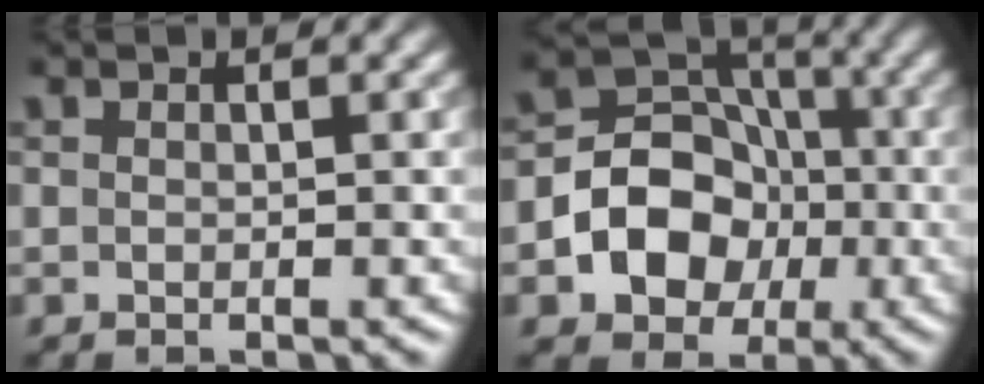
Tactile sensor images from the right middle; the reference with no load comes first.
{"total": 7.7, "force": [-2.0, 6.2, 4.1], "torque": [-0.050, 0.004, -0.053]}